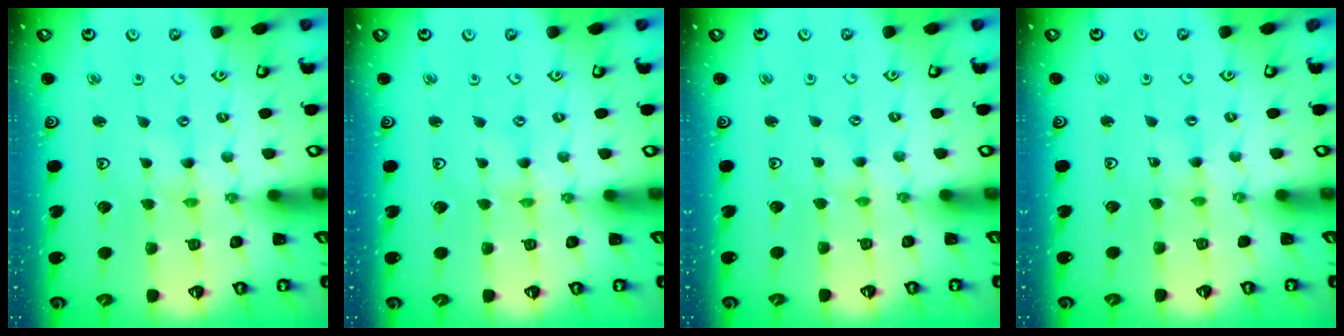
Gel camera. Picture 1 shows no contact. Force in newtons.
{"total": 0.0}
{"total": 0.7, "press": 0.7, "slide": 0.2}
{"total": 1.0, "press": 1.0, "slide": 0.2}